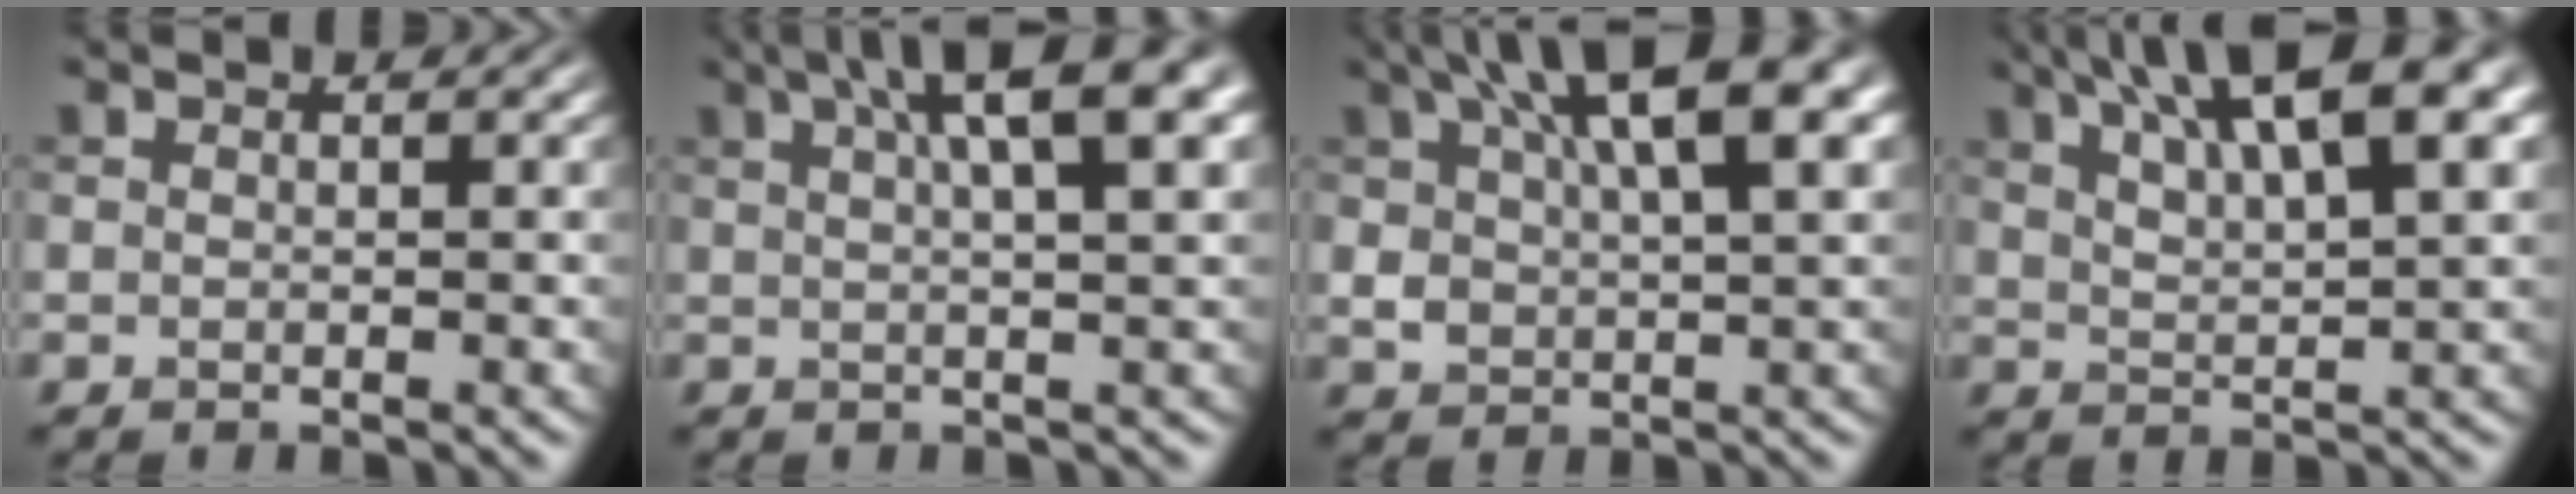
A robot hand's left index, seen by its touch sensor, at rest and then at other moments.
{"total": 8.9, "force": [4.4, 2.3, 7.4], "torque": [-0.067, 0.032, 0.053]}
{"total": 10.6, "force": [5.1, 4.3, 8.1], "torque": [-0.139, 0.014, 0.097]}
{"total": 12.1, "force": [7.0, 3.5, 9.2], "torque": [-0.127, 0.030, 0.102]}